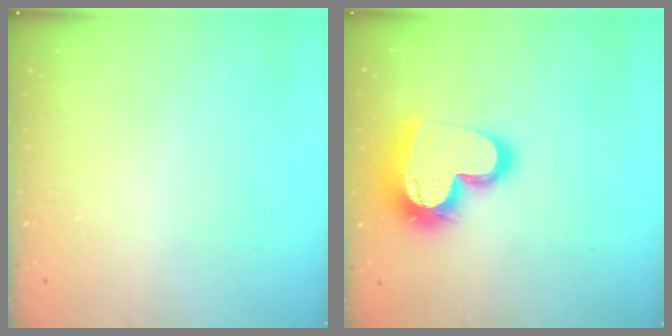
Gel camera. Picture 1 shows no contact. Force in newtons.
{"total": 21.2, "press": 21.1, "slide": 1.9}